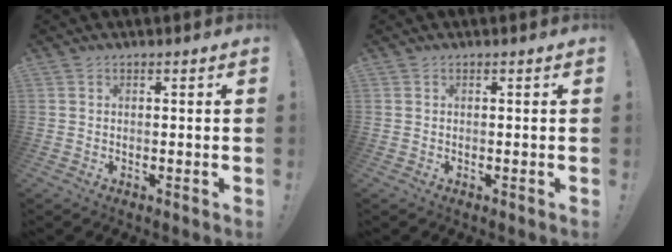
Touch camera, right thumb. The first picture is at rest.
{"total": 0.0}